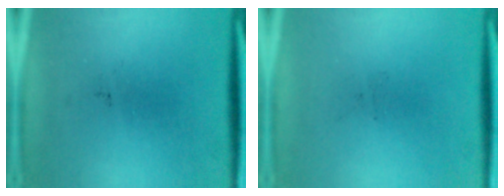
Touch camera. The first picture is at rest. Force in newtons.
{"total": 0.0}